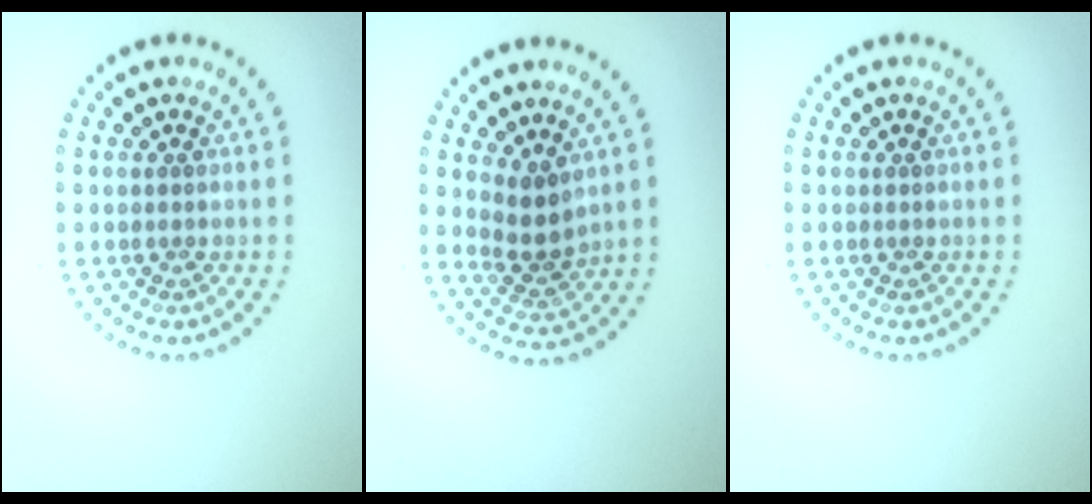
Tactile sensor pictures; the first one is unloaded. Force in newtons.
{"total": 2.7, "press": 2.1, "slide": 1.6}
{"total": 0.0}